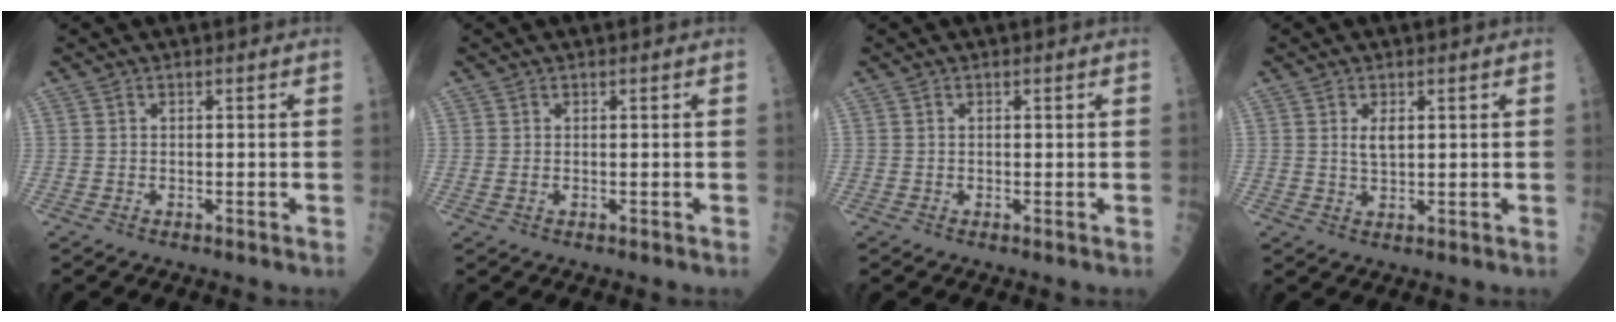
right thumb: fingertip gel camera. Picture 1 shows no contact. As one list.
[{"total": 0.7, "force": [0.2, 0.3, 0.6], "torque": [-0.016, 0.003, 0.006]}, {"total": 0.0}, {"total": 2.6, "force": [0.9, 1.2, 2.2], "torque": [-0.035, -0.007, 0.017]}]